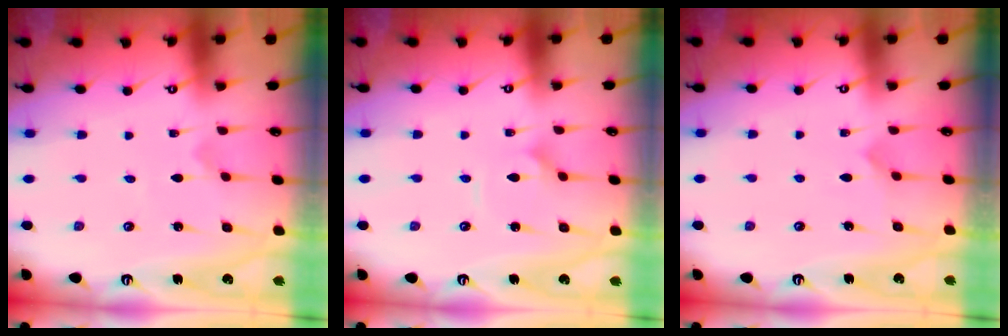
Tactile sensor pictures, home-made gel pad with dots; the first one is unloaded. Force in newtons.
{"total": 2.2, "press": 2.2, "slide": 0.1}
{"total": 4.3, "press": 4.2, "slide": 0.3}